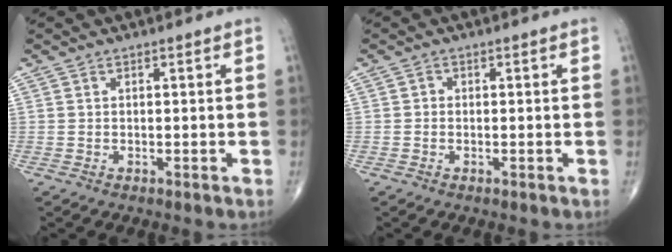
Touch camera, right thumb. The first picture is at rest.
{"total": 0.6, "force": [-0.2, 0.5, 0.2], "torque": [0.001, 0.002, -0.009]}